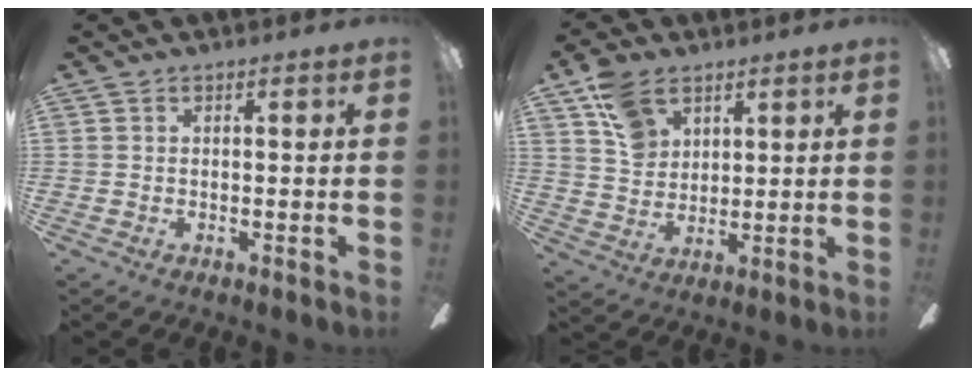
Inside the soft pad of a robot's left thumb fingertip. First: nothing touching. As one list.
[{"total": 9.8, "force": [5.9, 6.4, 4.4], "torque": [-0.085, -0.013, 0.116]}]